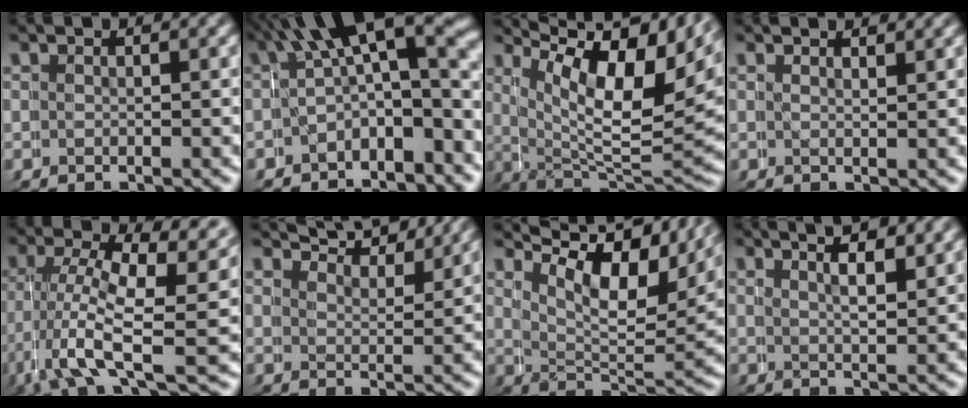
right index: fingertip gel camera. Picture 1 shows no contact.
{"total": 6.8, "force": [-0.1, 4.3, 5.2], "torque": [-0.077, -0.015, -0.004]}
{"total": 16.7, "force": [7.9, 8.2, 12.2], "torque": [-0.178, 0.023, 0.104]}
{"total": 1.4, "force": [1.2, -0.4, -0.6], "torque": [-0.001, -0.012, 0.021]}
{"total": 9.0, "force": [-0.1, 4.4, 7.9], "torque": [-0.132, -0.027, -0.004]}
{"total": 6.6, "force": [6.3, 1.0, 1.9], "torque": [-0.027, 0.010, 0.093]}
{"total": 12.3, "force": [8.0, 5.0, 8.0], "torque": [-0.108, 0.022, 0.108]}
{"total": 4.5, "force": [3.0, 1.5, 3.0], "torque": [-0.039, 0.006, 0.041]}